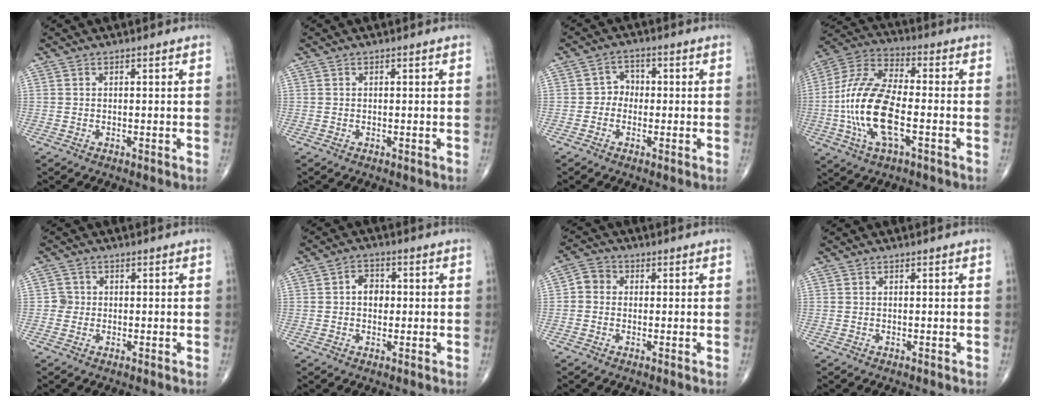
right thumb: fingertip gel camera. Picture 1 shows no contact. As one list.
[{"total": 0.0}, {"total": 3.4, "force": [-0.6, 3.0, 1.5], "torque": [0.002, 0.015, -0.022]}, {"total": 17.5, "force": [-3.5, 7.3, 15.5], "torque": [-0.327, 0.025, -0.069]}, {"total": 1.9, "force": [-0.2, 1.9, 0.2], "torque": [0.011, 0.008, -0.009]}, {"total": 3.8, "force": [0.1, 2.9, 2.4], "torque": [-0.021, 0.010, -0.005]}, {"total": 3.6, "force": [-0.1, 3.2, 1.6], "torque": [-0.016, 0.010, -0.012]}, {"total": 0.0}]